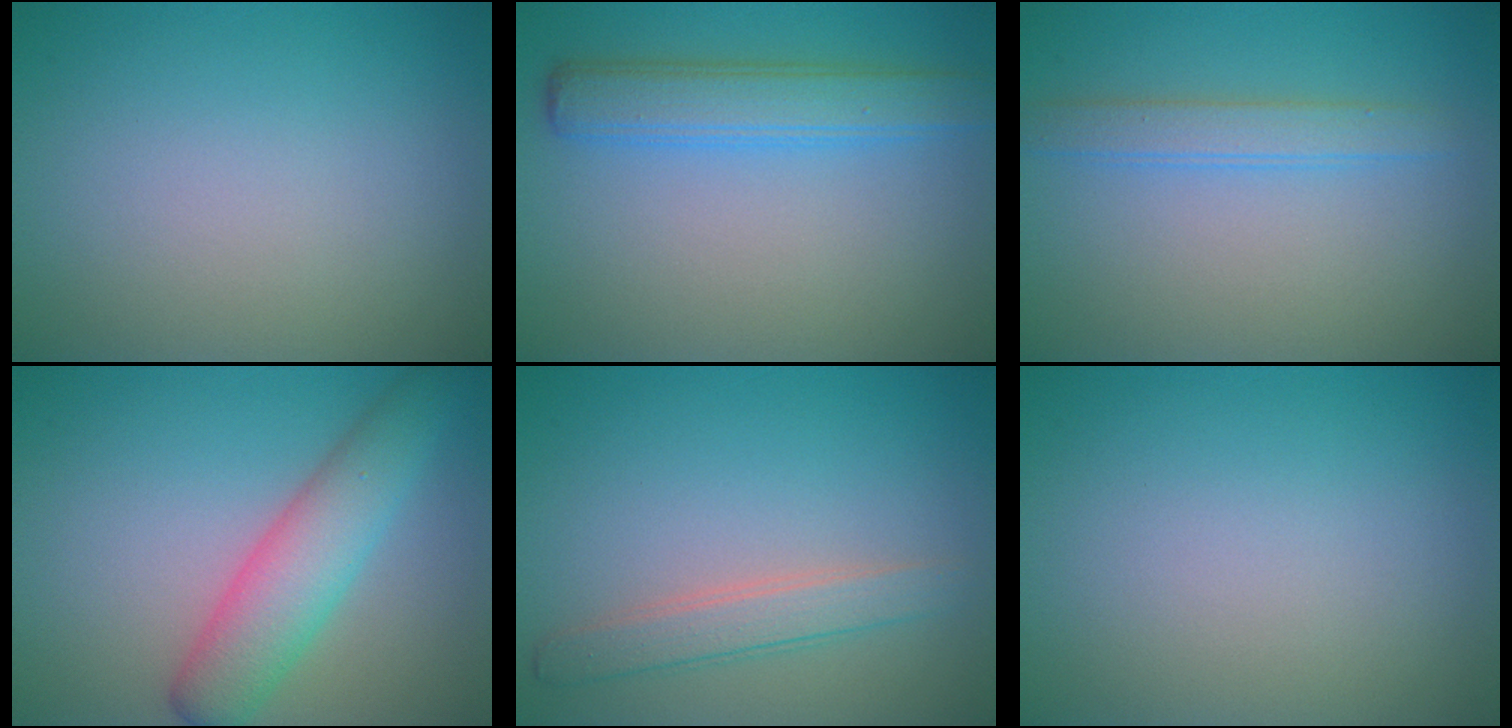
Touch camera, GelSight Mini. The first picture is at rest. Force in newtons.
{"total": 4.0, "press": 4.0, "slide": 0.1}
{"total": 2.2, "press": 2.2, "slide": 0.1}
{"total": 5.1, "press": 5.1, "slide": 0.1}
{"total": 2.5, "press": 2.4, "slide": 0.1}
{"total": 0.0}